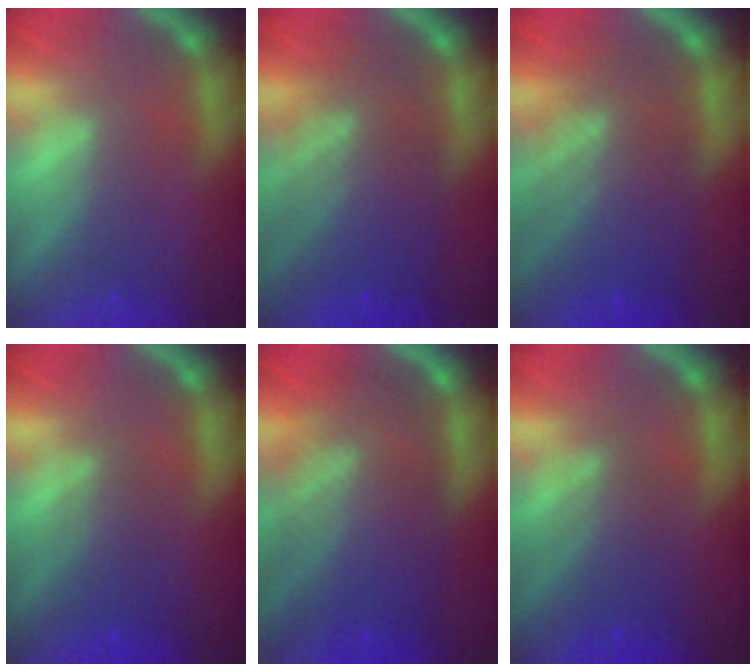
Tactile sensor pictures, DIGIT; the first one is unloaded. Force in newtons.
{"total": 8.1}
{"total": 8.1}
{"total": 3.0}
{"total": 10.0}
{"total": 4.1}